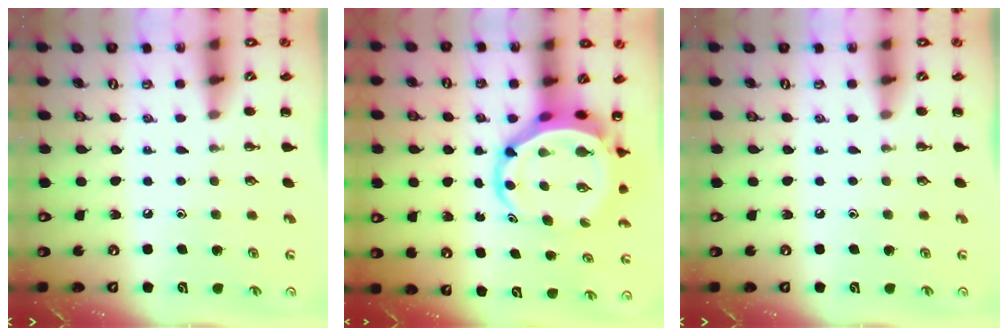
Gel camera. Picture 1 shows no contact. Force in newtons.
{"total": 8.6, "press": 8.1, "slide": 2.9}
{"total": 0.0}